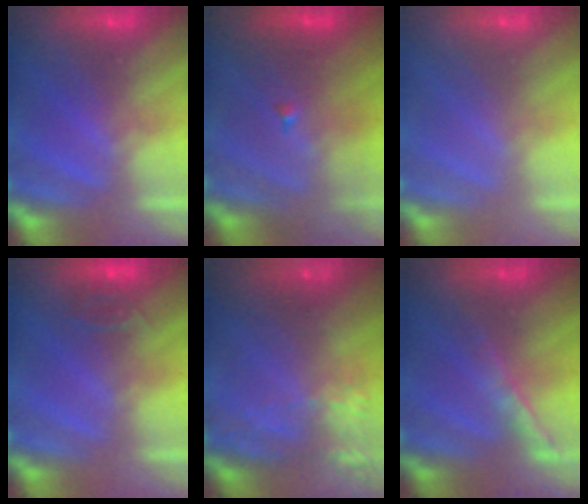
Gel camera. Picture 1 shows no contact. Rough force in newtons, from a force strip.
{"total": 4.4}
{"total": 3.3}
{"total": 2.5}
{"total": 7.3}
{"total": 1.7}